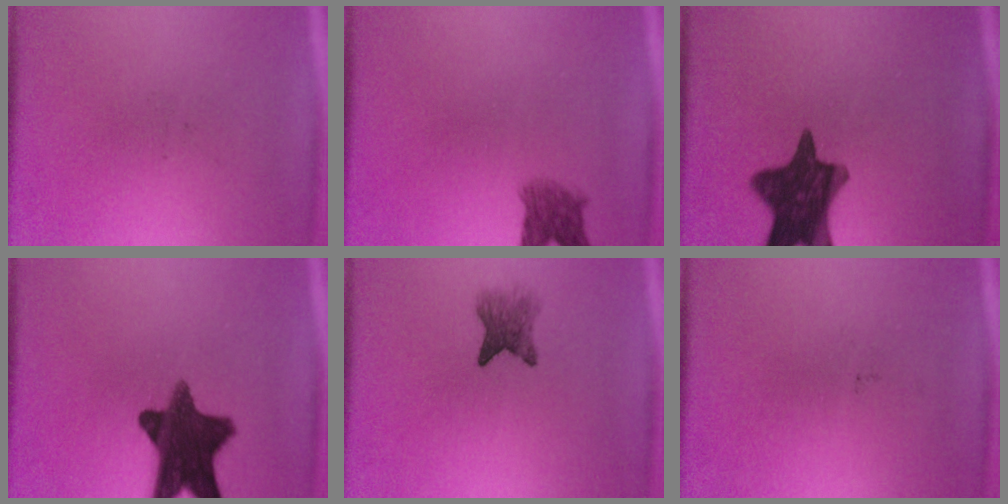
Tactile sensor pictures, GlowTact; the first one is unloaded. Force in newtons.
{"total": 3.3}
{"total": 13.0}
{"total": 14.0}
{"total": 3.9}
{"total": 0.0}